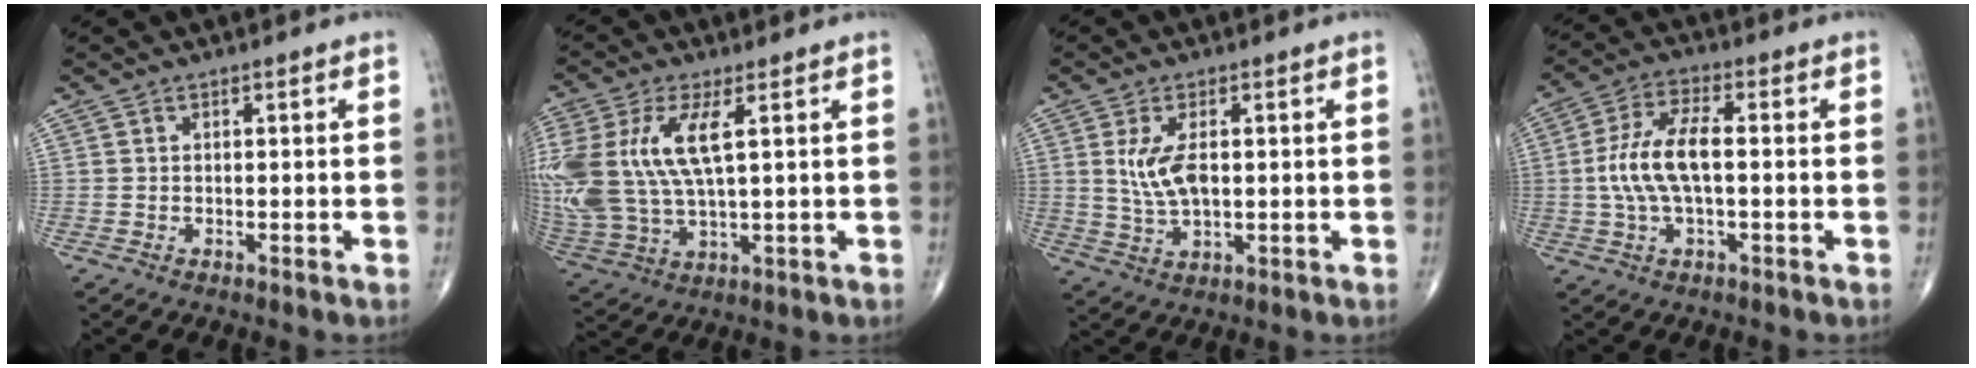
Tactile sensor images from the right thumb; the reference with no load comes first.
{"total": 18.2, "force": [4.2, 8.1, 15.8], "torque": [-0.381, -0.004, 0.085]}
{"total": 6.8, "force": [1.0, 3.3, 5.9], "torque": [-0.116, -0.005, 0.024]}
{"total": 10.0, "force": [-0.3, 4.0, 9.2], "torque": [-0.201, 0.022, -0.007]}